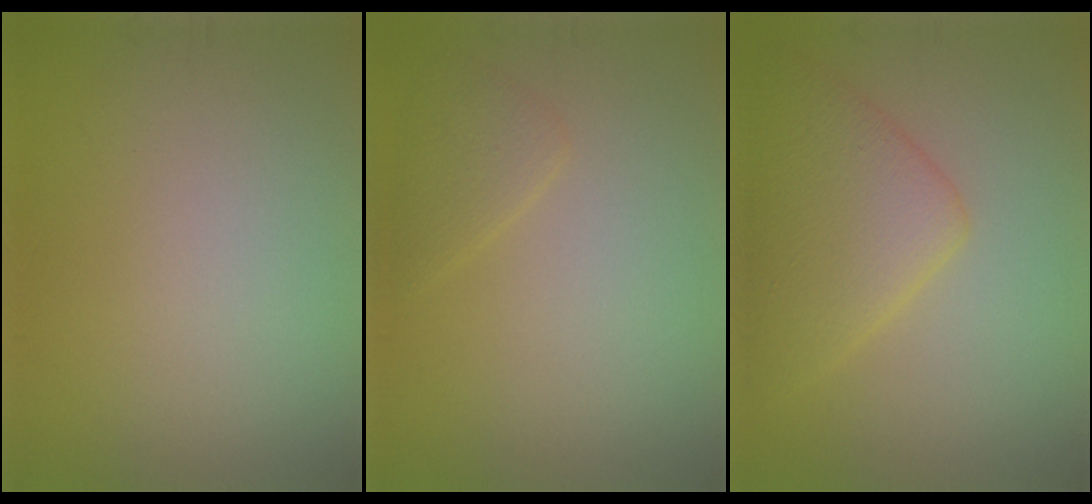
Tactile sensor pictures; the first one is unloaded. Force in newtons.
{"total": 1.6, "press": 1.6, "slide": 0.1}
{"total": 5.7, "press": 5.6, "slide": 0.3}